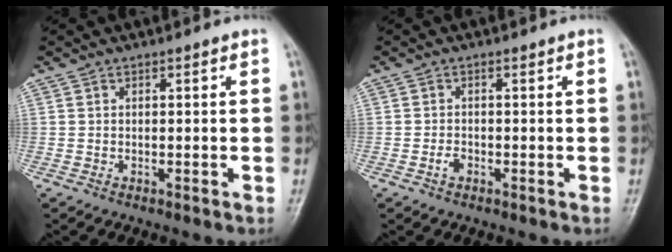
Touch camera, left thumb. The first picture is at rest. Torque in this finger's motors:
{"motor_torque": [-0.12, 0.12, 0.11, 0.07, 0.01]}